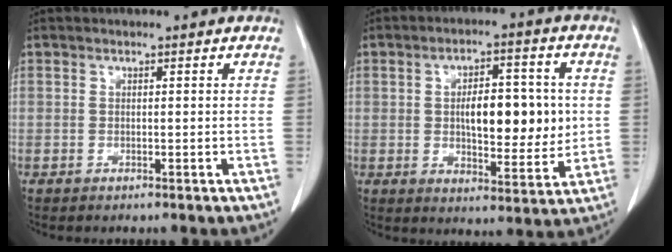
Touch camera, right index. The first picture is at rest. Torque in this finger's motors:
{"motor_torque": [0.99, -0.52, 0.54, 0.12]}